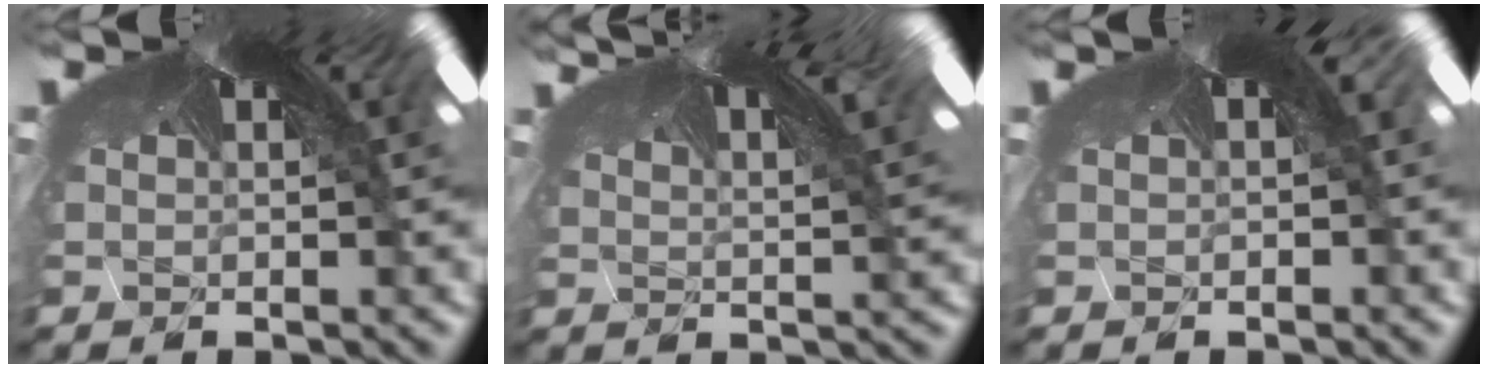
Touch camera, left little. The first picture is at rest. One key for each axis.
{"total": 1.6, "fx": 1.4, "fy": -0.1, "fz": 0.7, "tx": -0.038, "ty": 0.012, "tz": 0.015}
{"total": 0.8, "fx": 0.0, "fy": 0.7, "fz": 0.5, "tx": -0.018, "ty": 0.003, "tz": -0.002}